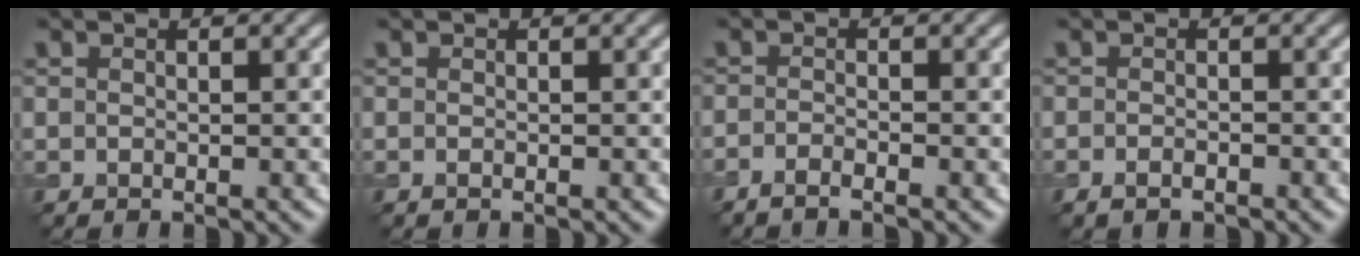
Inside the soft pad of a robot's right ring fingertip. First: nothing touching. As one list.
[{"total": 0.0}, {"total": 1.3, "force": [-1.2, -0.2, 0.3], "torque": [-0.009, -0.005, -0.028]}, {"total": 0.8, "force": [-0.8, 0.3, 0.3], "torque": [-0.003, -0.002, -0.016]}]